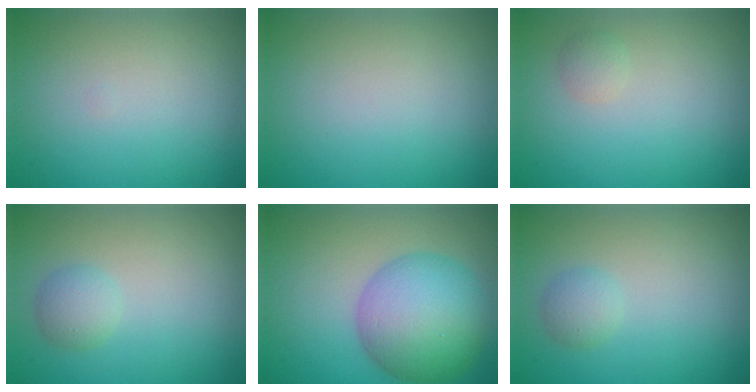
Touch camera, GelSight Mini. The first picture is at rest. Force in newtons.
{"total": 0.0}
{"total": 1.0, "press": 1.0, "slide": 0.1}
{"total": 1.7, "press": 1.7, "slide": 0.0}
{"total": 9.0, "press": 9.0, "slide": 0.2}
{"total": 1.4, "press": 1.4, "slide": 0.0}